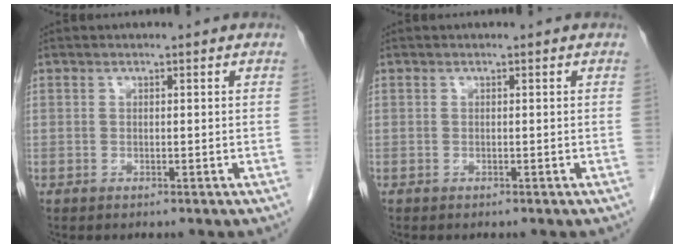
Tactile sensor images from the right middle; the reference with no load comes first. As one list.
[{"total": 0.0}]